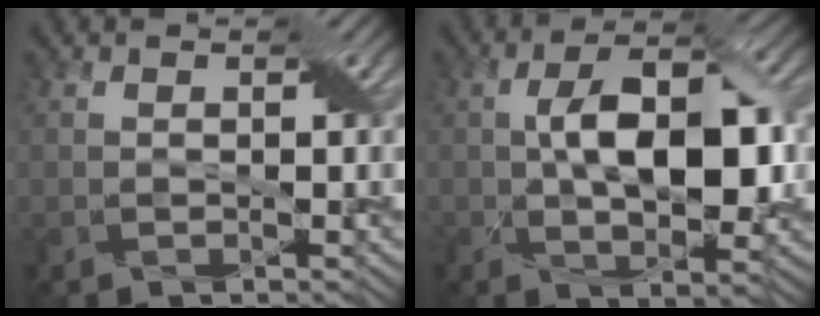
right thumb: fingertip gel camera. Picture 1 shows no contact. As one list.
[{"total": 10.1, "force": [0.6, 5.1, 8.7], "torque": [-0.153, 0.000, 0.010]}]